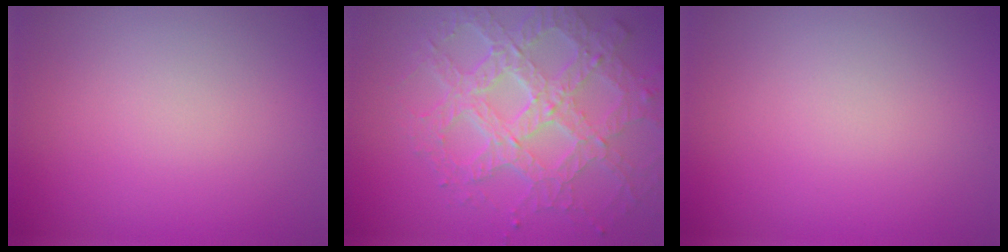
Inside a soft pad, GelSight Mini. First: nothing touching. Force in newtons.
{"total": 7.8, "press": 5.5, "slide": 5.5}
{"total": 0.0}